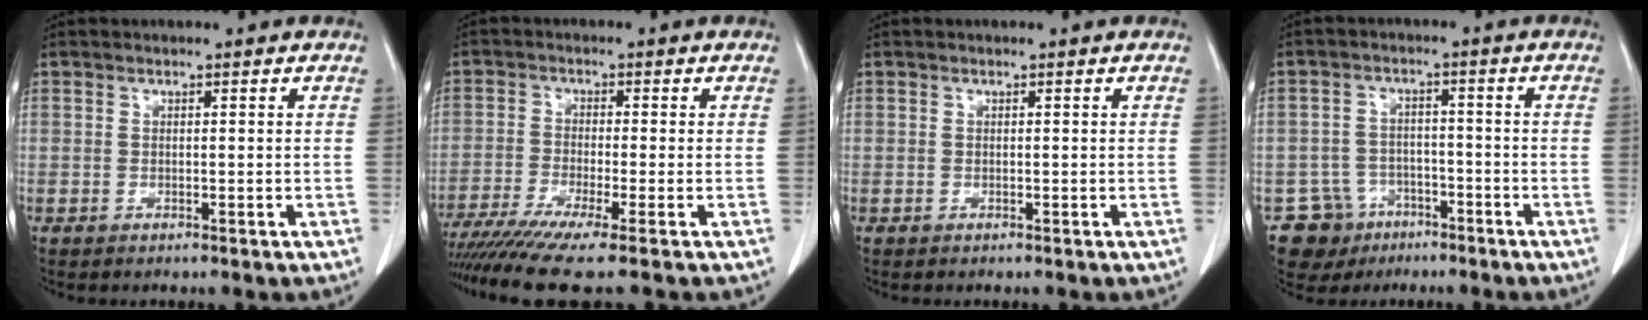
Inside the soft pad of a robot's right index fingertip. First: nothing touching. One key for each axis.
{"total": 10.8, "fx": -8.5, "fy": -0.9, "fz": 6.6, "tx": -0.100, "ty": -0.025, "tz": -0.138}
{"total": 0.0}
{"total": 7.6, "fx": -4.4, "fy": 6.2, "fz": 0.2, "tx": -0.001, "ty": 0.017, "tz": -0.065}